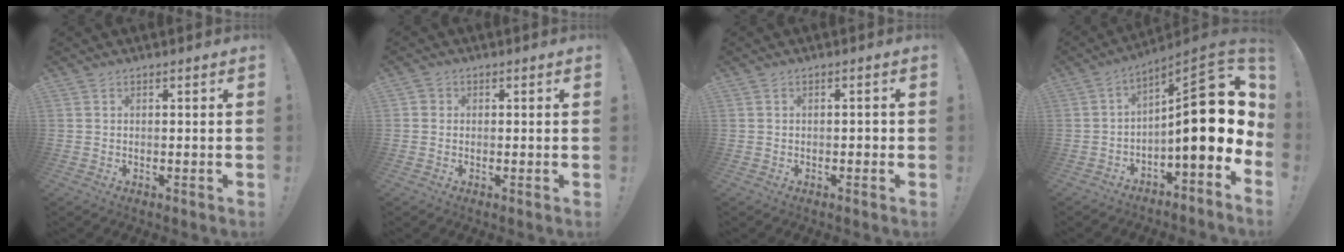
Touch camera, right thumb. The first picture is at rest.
{"total": 1.5, "force": [-0.2, 1.5, 0.3], "torque": [-0.009, 0.008, -0.002]}
{"total": 1.2, "force": [-0.9, 0.6, 0.6], "torque": [-0.009, 0.004, -0.017]}
{"total": 19.7, "force": [0.6, 6.2, 18.7], "torque": [-0.253, -0.010, 0.012]}